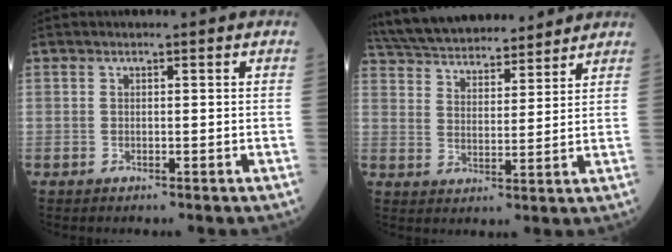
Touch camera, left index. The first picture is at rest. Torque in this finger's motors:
{"motor_torque": [0.07, -1.17, 0.53, 0.06]}